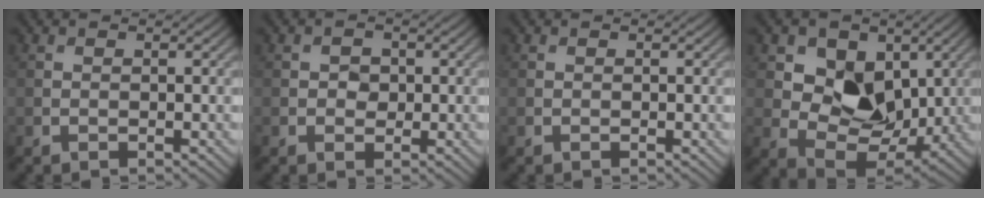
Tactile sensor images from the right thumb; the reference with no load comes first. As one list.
[{"total": 1.6, "force": [0.0, 1.4, 0.7], "torque": [-0.012, -0.004, -0.004]}, {"total": 0.0}, {"total": 9.3, "force": [3.1, 6.8, 5.5], "torque": [-0.108, -0.004, 0.039]}]